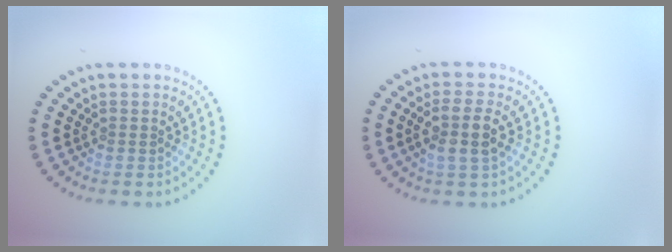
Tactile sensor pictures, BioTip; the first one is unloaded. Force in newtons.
{"total": 2.9, "press": 2.6, "slide": 1.3}